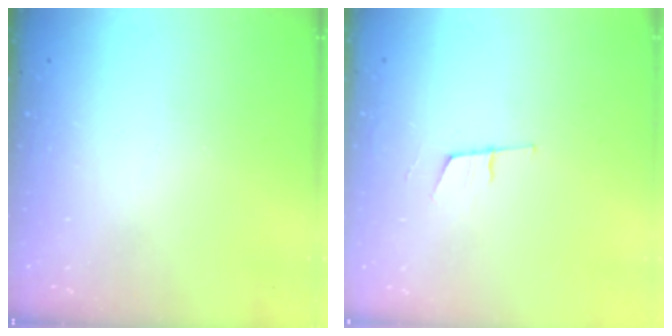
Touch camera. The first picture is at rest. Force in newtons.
{"total": 7.7, "press": 7.2, "slide": 2.8}